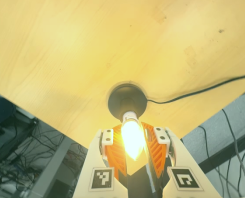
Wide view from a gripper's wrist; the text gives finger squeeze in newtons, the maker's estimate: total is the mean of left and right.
{"total": 16.4, "left": 15.7, "right": 17.1}